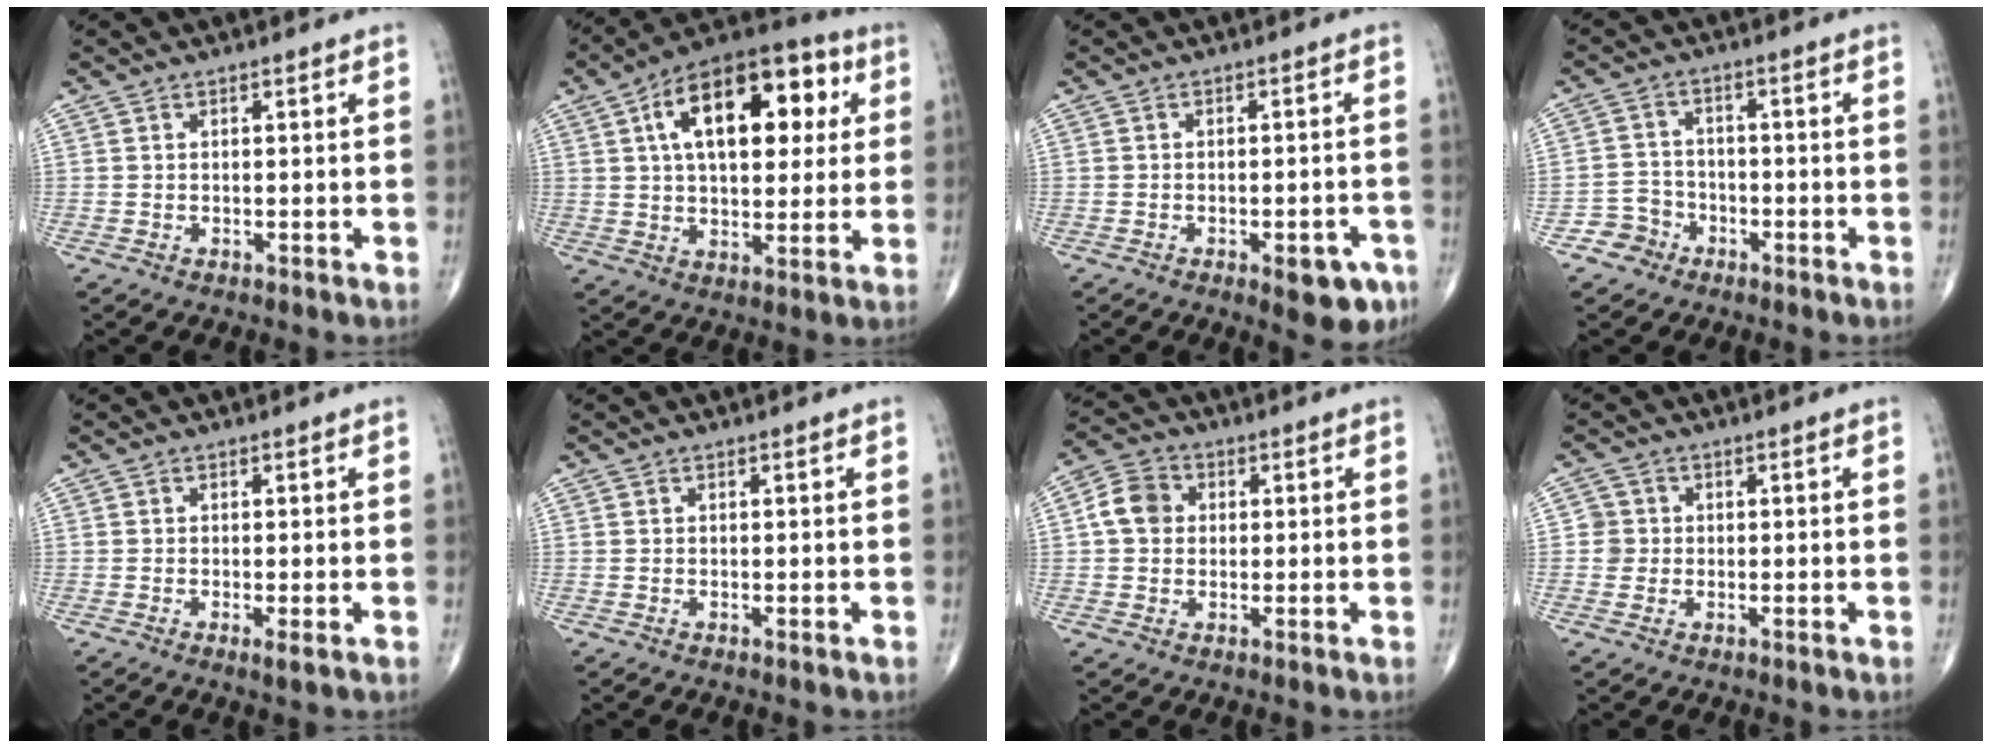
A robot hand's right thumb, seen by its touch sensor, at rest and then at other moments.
{"total": 21.0, "force": [6.0, 11.1, 16.7], "torque": [-0.222, 0.016, 0.082]}
{"total": 6.9, "force": [-3.4, 2.8, 5.3], "torque": [-0.047, 0.014, -0.035]}
{"total": 4.6, "force": [-2.7, 3.7, 0.0], "torque": [0.027, 0.024, -0.053]}
{"total": 1.5, "force": [-0.5, 0.2, 1.4], "torque": [-0.031, -0.008, -0.012]}
{"total": 0.0}
{"total": 6.2, "force": [0.7, 5.2, 3.2], "torque": [-0.050, 0.013, 0.003]}
{"total": 2.6, "force": [0.0, 2.6, 0.2], "torque": [0.020, 0.008, -0.004]}